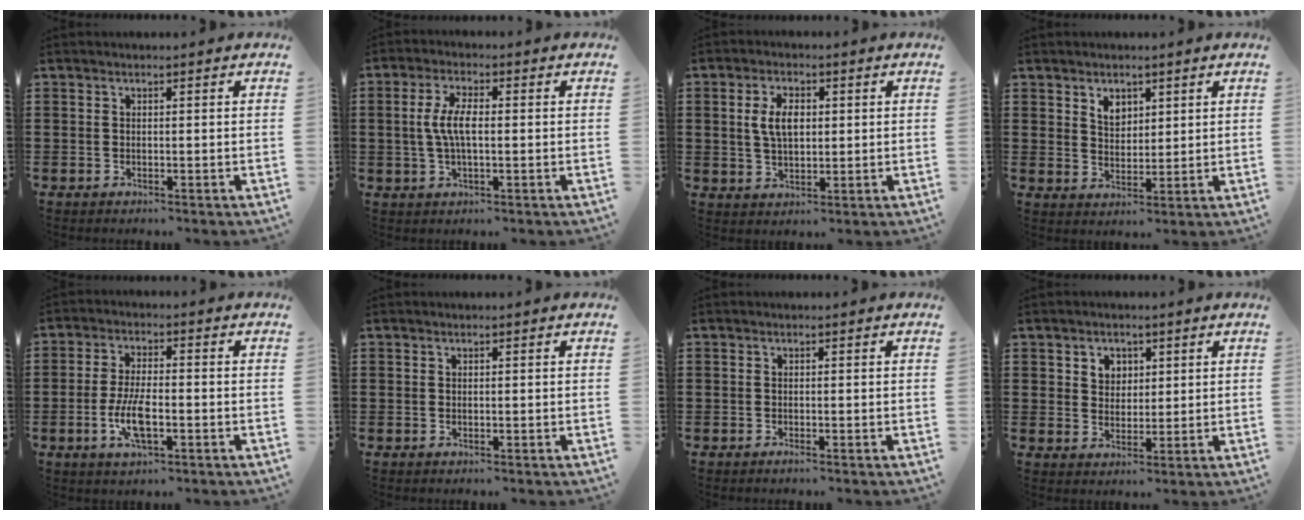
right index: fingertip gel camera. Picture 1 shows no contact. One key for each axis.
{"total": 5.5, "fx": -0.1, "fy": 1.9, "fz": 5.1, "tx": -0.116, "ty": -0.003, "tz": -0.012}
{"total": 5.1, "fx": 0.8, "fy": 2.8, "fz": 4.2, "tx": -0.088, "ty": 0.005, "tz": 0.007}
{"total": 3.4, "fx": 2.1, "fy": 2.3, "fz": 1.4, "tx": -0.036, "ty": 0.008, "tz": 0.039}
{"total": 6.5, "fx": -1.9, "fy": 2.3, "fz": 5.8, "tx": -0.130, "ty": -0.006, "tz": -0.041}
{"total": 0.0}
{"total": 0.6, "fx": -0.5, "fy": 0.0, "fz": 0.4, "tx": -0.008, "ty": -0.004, "tz": -0.008}
{"total": 3.3, "fx": 1.7, "fy": 2.8, "fz": 0.7, "tx": -0.027, "ty": 0.013, "tz": 0.029}